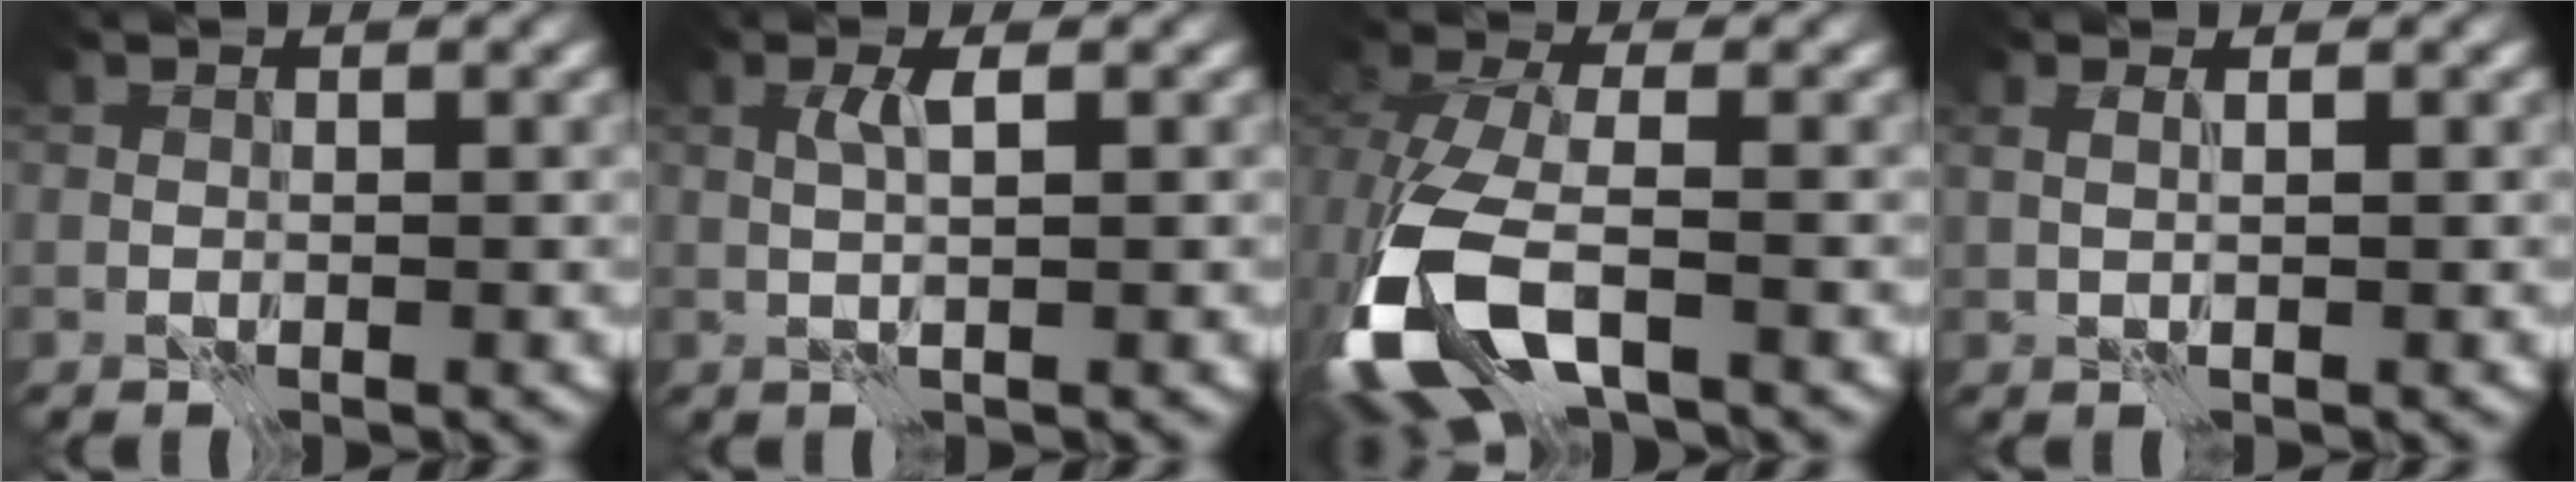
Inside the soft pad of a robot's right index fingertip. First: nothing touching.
{"total": 1.8, "force": [1.0, -0.6, 1.3], "torque": [-0.023, 0.006, 0.018]}
{"total": 9.5, "force": [-3.8, 4.8, 7.3], "torque": [-0.185, -0.021, -0.075]}
{"total": 1.4, "force": [1.2, -0.4, 0.5], "torque": [-0.002, -0.002, 0.020]}